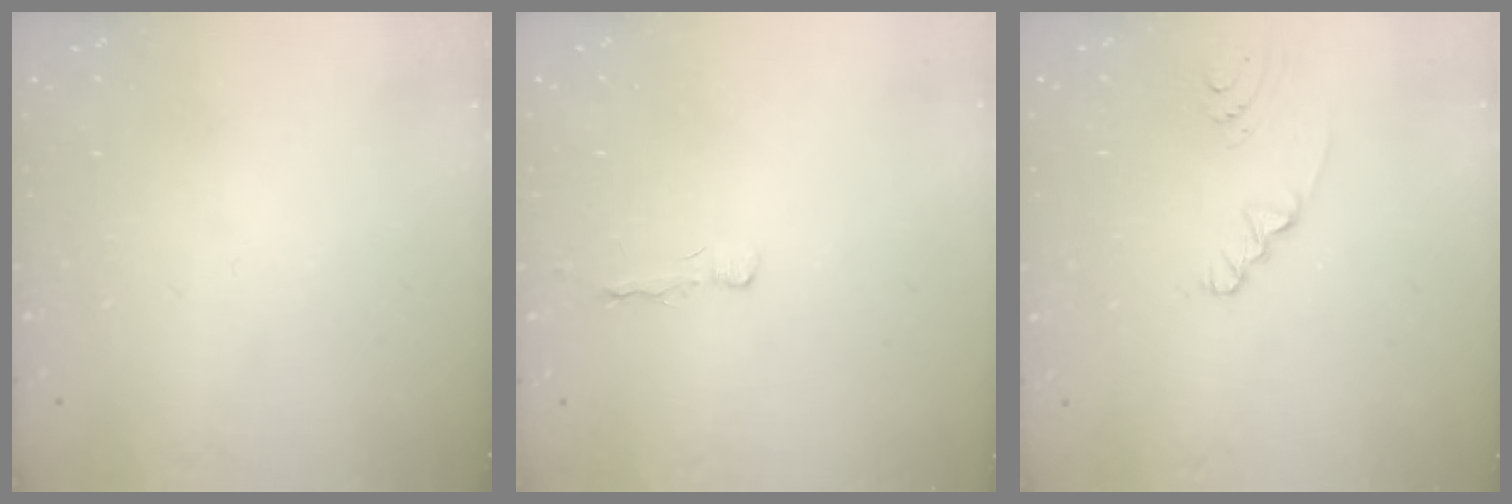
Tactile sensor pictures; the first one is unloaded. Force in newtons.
{"total": 2.2, "press": 2.2, "slide": 0.4}
{"total": 2.6, "press": 2.5, "slide": 0.7}